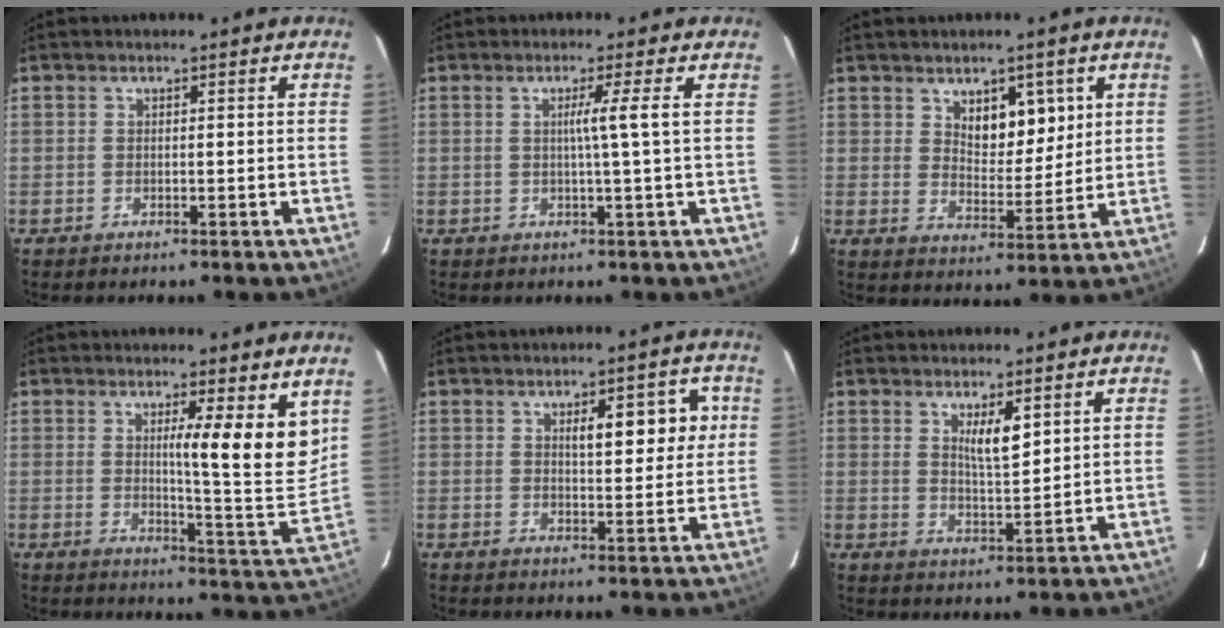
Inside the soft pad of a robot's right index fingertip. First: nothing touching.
{"total": 3.0, "force": [0.4, -1.2, 2.7], "torque": [-0.047, -0.005, 0.009]}
{"total": 7.1, "force": [3.2, 3.5, 5.3], "torque": [-0.078, -0.001, 0.057]}
{"total": 9.6, "force": [4.3, 0.3, 8.6], "torque": [-0.109, -0.017, 0.063]}
{"total": 6.9, "force": [2.2, 2.4, 6.1], "torque": [-0.080, 0.013, 0.032]}
{"total": 4.6, "force": [2.2, 0.9, 3.9], "torque": [-0.071, -0.007, 0.044]}